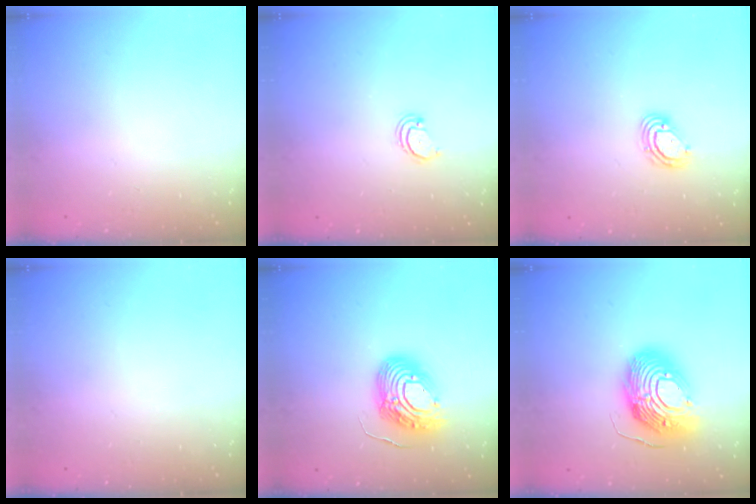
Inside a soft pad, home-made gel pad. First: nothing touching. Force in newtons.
{"total": 2.6, "press": 2.5, "slide": 0.5}
{"total": 4.9, "press": 4.8, "slide": 0.6}
{"total": 0.0}
{"total": 15.0, "press": 14.9, "slide": 1.9}
{"total": 16.9, "press": 16.8, "slide": 1.6}